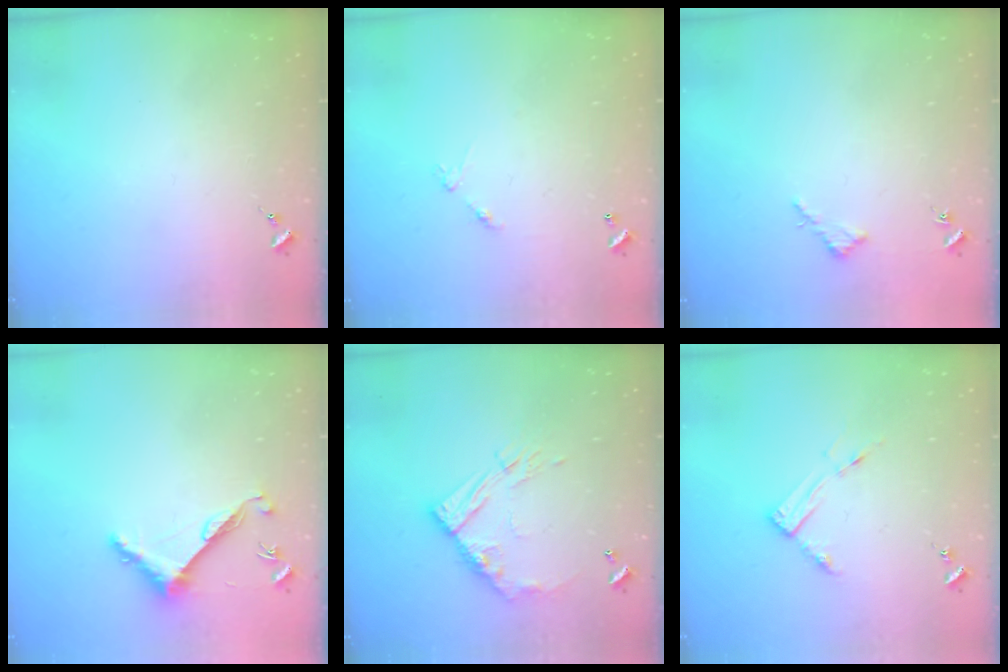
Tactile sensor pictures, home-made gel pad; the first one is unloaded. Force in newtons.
{"total": 5.9, "press": 5.9, "slide": 0.4}
{"total": 2.6, "press": 2.6, "slide": 0.2}
{"total": 7.5, "press": 7.5, "slide": 0.5}
{"total": 12.9, "press": 12.9, "slide": 1.3}
{"total": 7.4, "press": 7.4, "slide": 0.6}